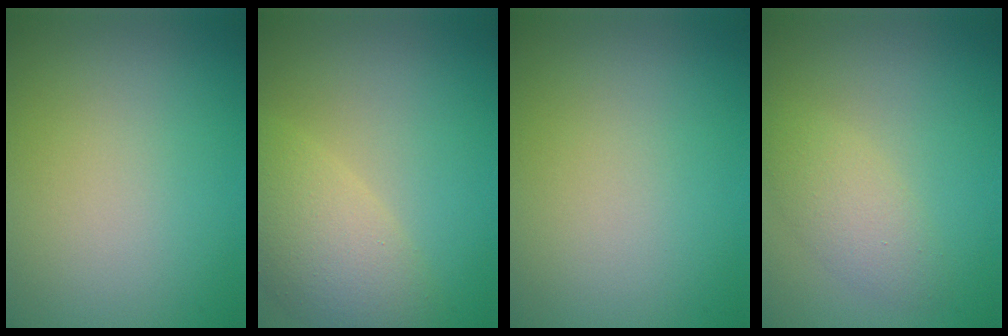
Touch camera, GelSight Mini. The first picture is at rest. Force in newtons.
{"total": 5.5, "press": 5.5, "slide": 0.5}
{"total": 0.0}
{"total": 2.6, "press": 2.6, "slide": 0.2}